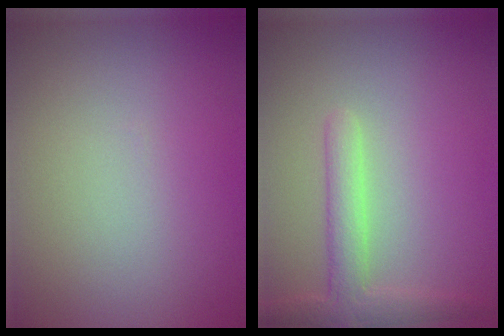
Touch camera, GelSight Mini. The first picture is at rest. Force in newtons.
{"total": 3.0, "press": 3.0, "slide": 0.2}